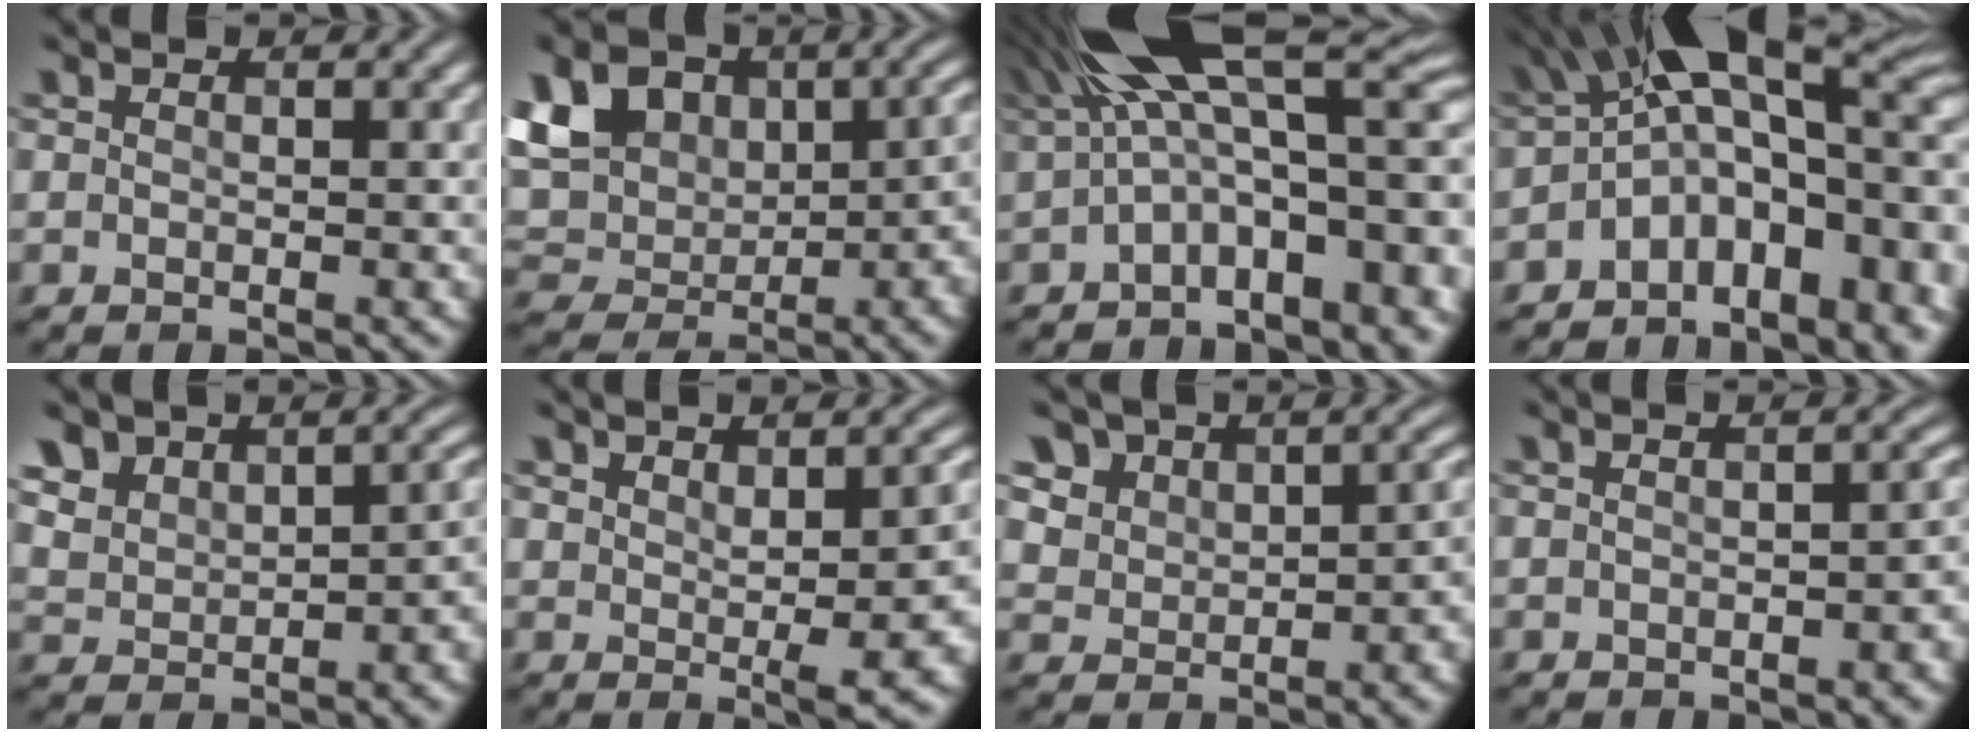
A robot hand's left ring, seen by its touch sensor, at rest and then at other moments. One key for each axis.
{"total": 12.3, "fx": 2.9, "fy": 9.1, "fz": 7.8, "tx": -0.135, "ty": 0.016, "tz": 0.049}
{"total": 15.2, "fx": 2.0, "fy": 6.8, "fz": 13.4, "tx": -0.198, "ty": 0.011, "tz": 0.056}
{"total": 14.3, "fx": -2.2, "fy": 7.8, "fz": 11.8, "tx": -0.165, "ty": 0.013, "tz": -0.030}
{"total": 6.2, "fx": 2.5, "fy": 4.3, "fz": 3.6, "tx": -0.060, "ty": 0.000, "tz": 0.051}
{"total": 5.5, "fx": 1.1, "fy": 1.4, "fz": 5.2, "tx": -0.070, "ty": -0.006, "tz": 0.025}
{"total": 5.8, "fx": 2.2, "fy": 4.5, "fz": 2.9, "tx": -0.040, "ty": 0.007, "tz": 0.038}
{"total": 3.1, "fx": -0.3, "fy": 1.3, "fz": 2.8, "tx": -0.026, "ty": 0.006, "tz": 0.003}